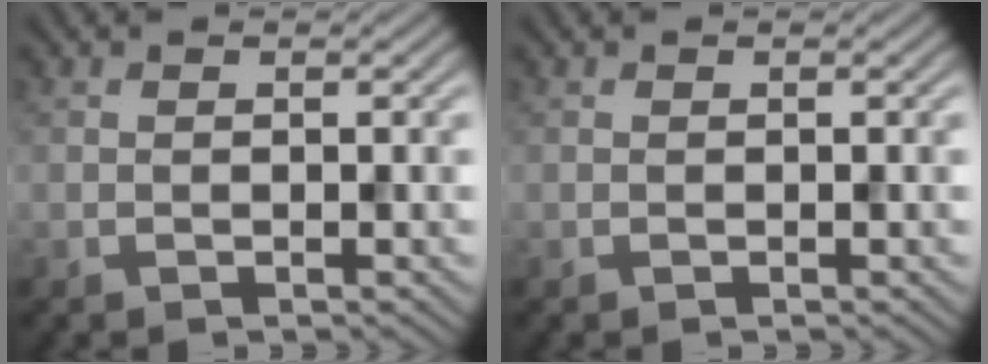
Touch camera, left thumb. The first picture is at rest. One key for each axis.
{"total": 0.0}